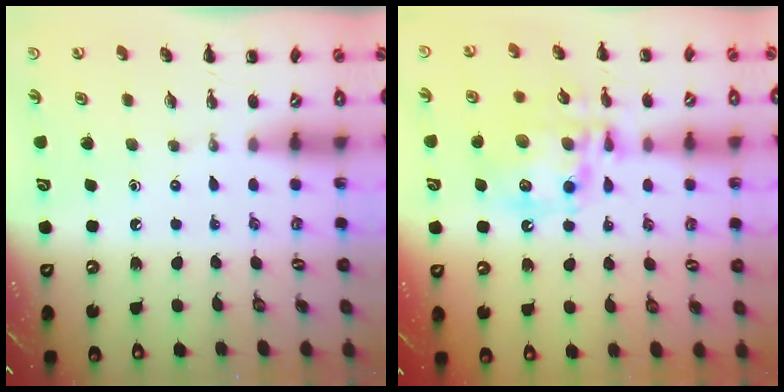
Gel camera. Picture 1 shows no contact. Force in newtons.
{"total": 15.4, "press": 15.1, "slide": 3.1}